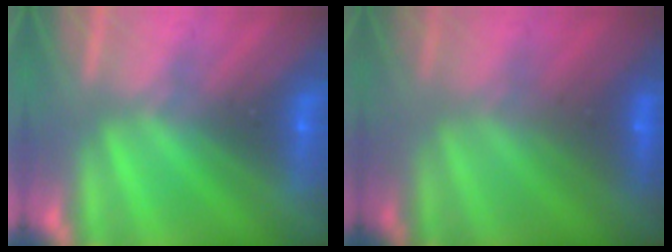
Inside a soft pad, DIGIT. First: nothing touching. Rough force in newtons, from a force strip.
{"total": 2.4}